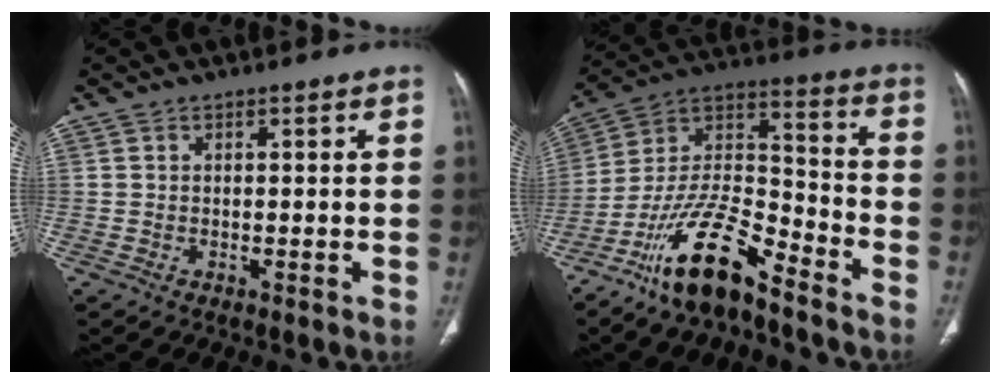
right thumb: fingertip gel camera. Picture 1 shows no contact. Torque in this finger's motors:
{"motor_torque": [1.88, -0.35, 1.65, -1.12, 0.55]}